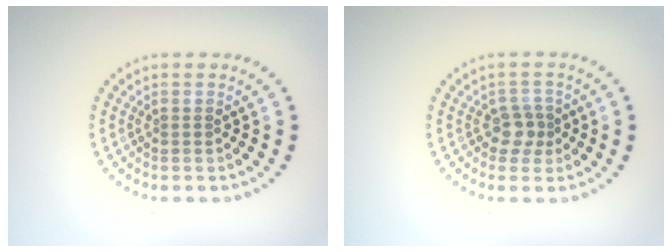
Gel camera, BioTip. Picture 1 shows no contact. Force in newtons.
{"total": 2.1, "press": 1.7, "slide": 1.1}